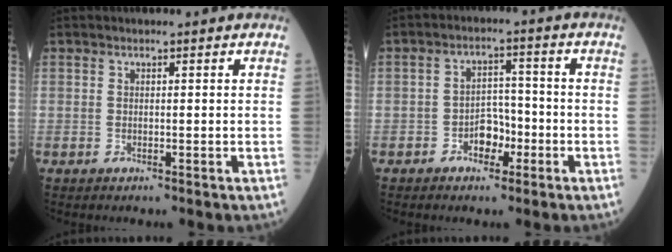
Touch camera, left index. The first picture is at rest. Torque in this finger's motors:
{"motor_torque": [0.01, 0.12, 0.05, 0.00]}